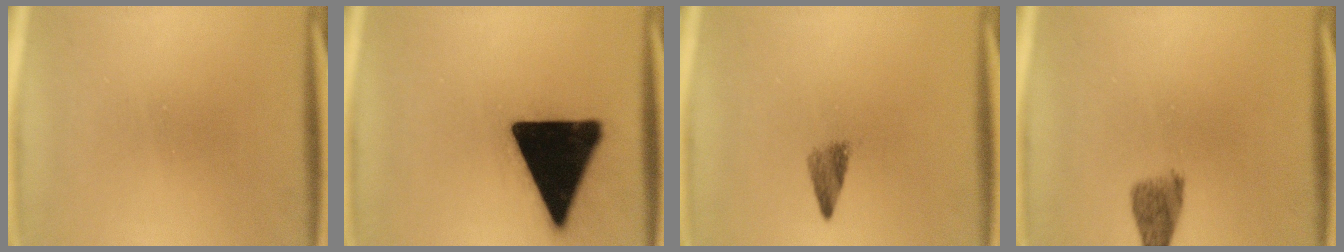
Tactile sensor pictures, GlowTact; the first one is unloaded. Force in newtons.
{"total": 21.1}
{"total": 2.4}
{"total": 3.9}